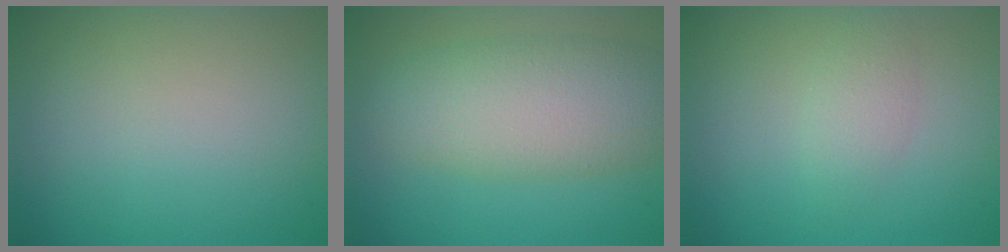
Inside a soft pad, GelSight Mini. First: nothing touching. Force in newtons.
{"total": 7.1, "press": 7.1, "slide": 0.1}
{"total": 2.3, "press": 2.3, "slide": 0.0}